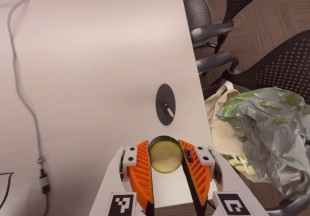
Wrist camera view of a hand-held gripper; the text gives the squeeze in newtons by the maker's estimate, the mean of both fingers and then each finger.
{"total": 8.2, "left": 7.8, "right": 8.6}